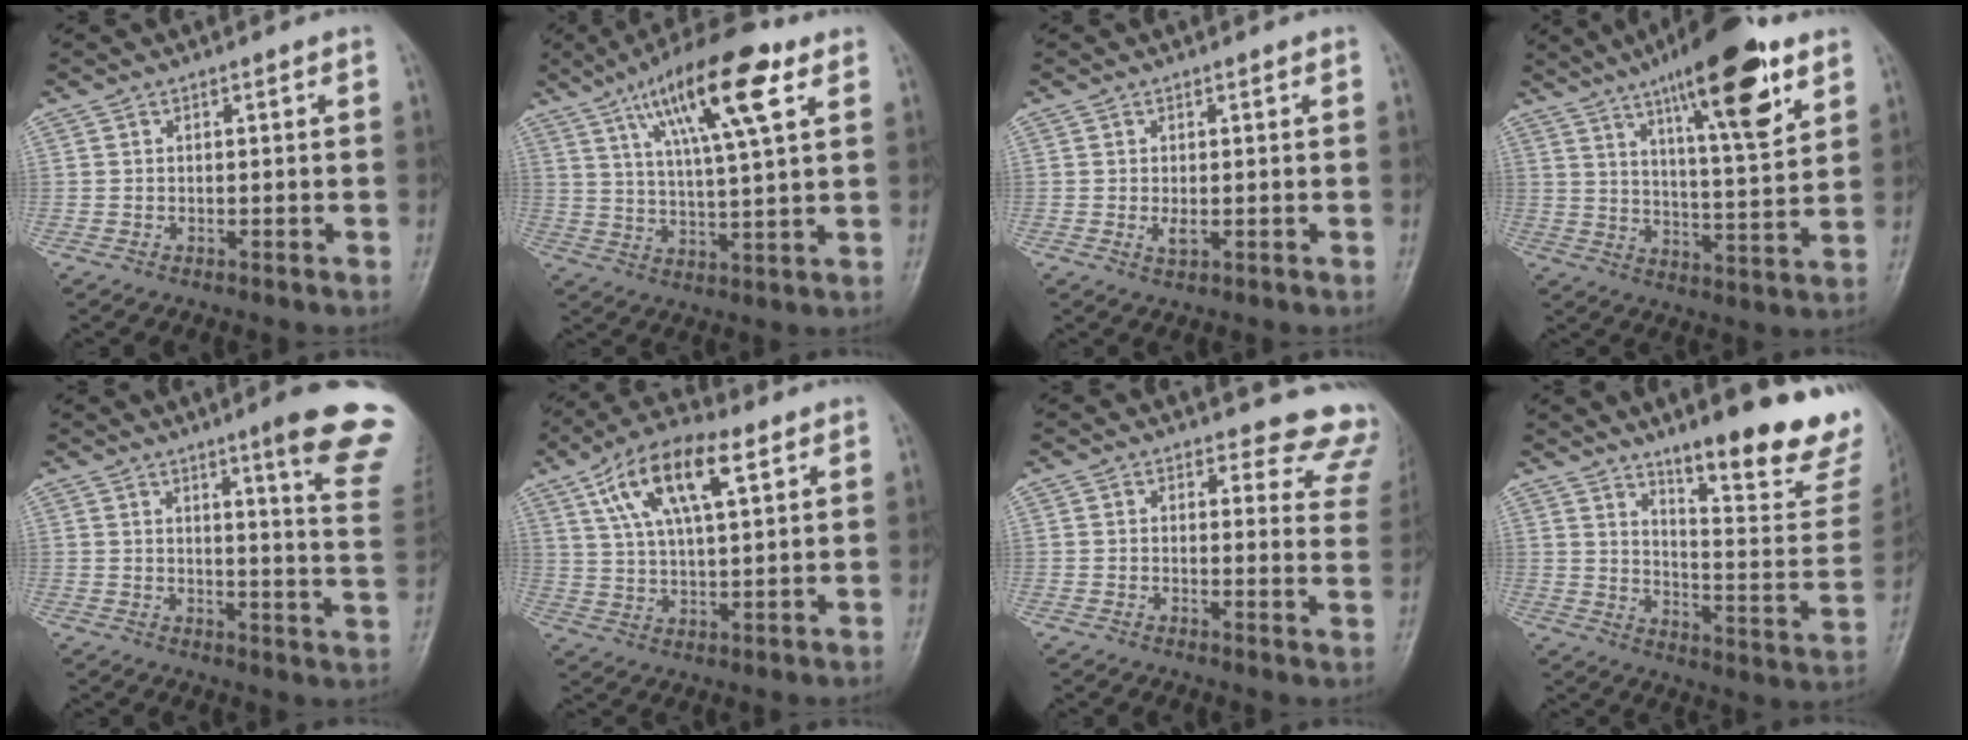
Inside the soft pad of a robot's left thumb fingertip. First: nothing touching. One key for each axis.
{"total": 16.8, "fx": 8.1, "fy": 4.0, "fz": 14.1, "tx": -0.228, "ty": -0.015, "tz": 0.137}
{"total": 1.7, "fx": 0.0, "fy": 0.8, "fz": 1.5, "tx": -0.027, "ty": -0.005, "tz": 0.002}
{"total": 19.0, "fx": 10.9, "fy": 4.7, "fz": 14.8, "tx": -0.200, "ty": -0.046, "tz": 0.169}
{"total": 16.2, "fx": 10.6, "fy": 1.0, "fz": 12.2, "tx": -0.126, "ty": -0.067, "tz": 0.121}
{"total": 14.3, "fx": 6.7, "fy": 5.8, "fz": 11.3, "tx": -0.194, "ty": -0.003, "tz": 0.119}
{"total": 12.2, "fx": 11.5, "fy": 3.8, "fz": 0.7, "tx": 0.050, "ty": -0.105, "tz": 0.088}
{"total": 22.4, "fx": 16.4, "fy": 4.2, "fz": 14.8, "tx": -0.167, "ty": -0.110, "tz": 0.230}